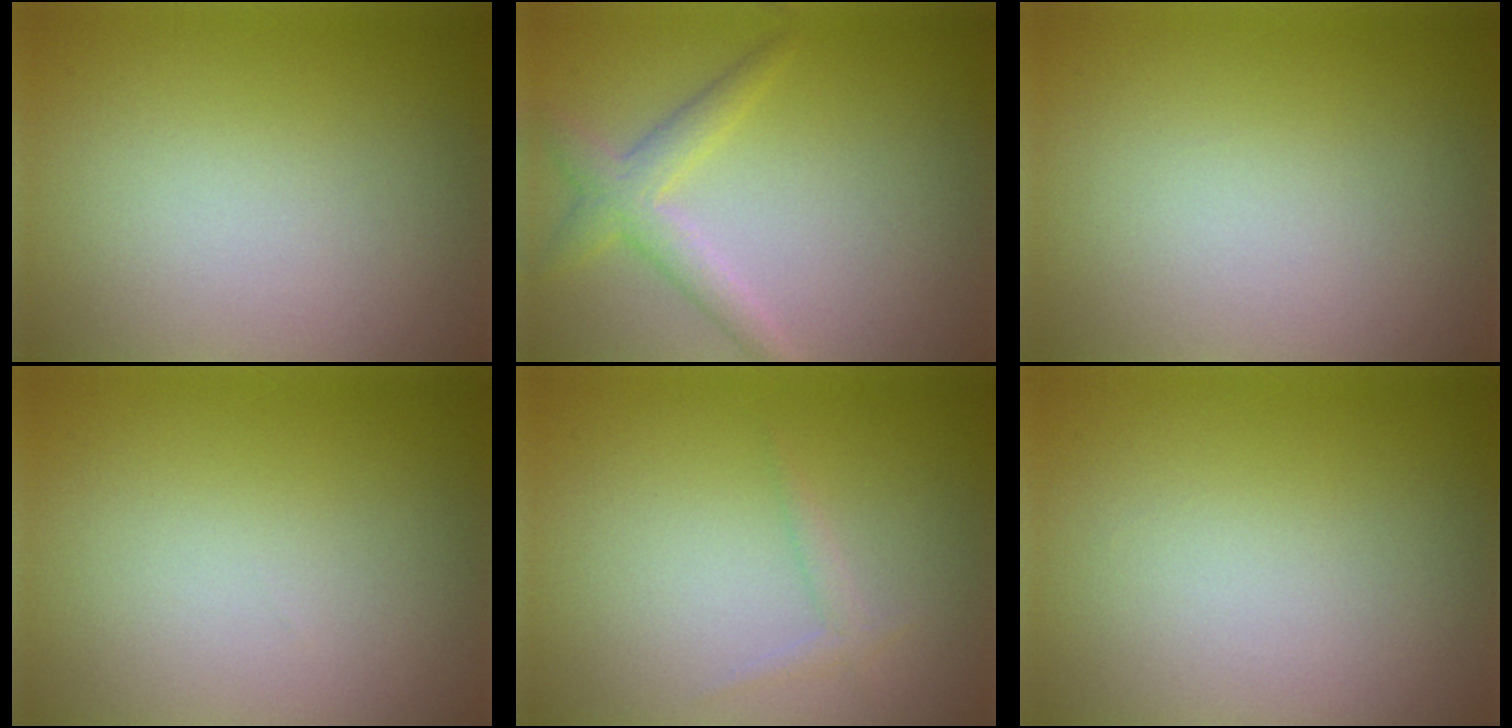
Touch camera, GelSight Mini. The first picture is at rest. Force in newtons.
{"total": 2.8, "press": 2.8, "slide": 0.1}
{"total": 0.0}
{"total": 0.0}
{"total": 0.9, "press": 0.9, "slide": 0.1}
{"total": 0.0}